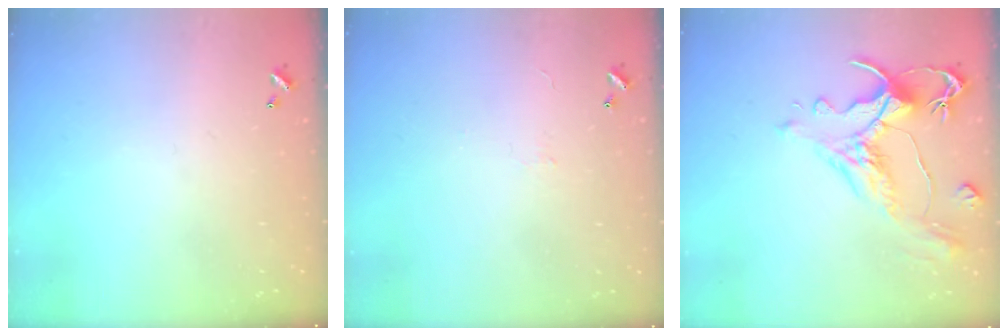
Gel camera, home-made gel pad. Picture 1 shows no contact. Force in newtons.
{"total": 0.6, "press": 0.5, "slide": 0.4}
{"total": 1.5, "press": 0.2, "slide": 1.5}